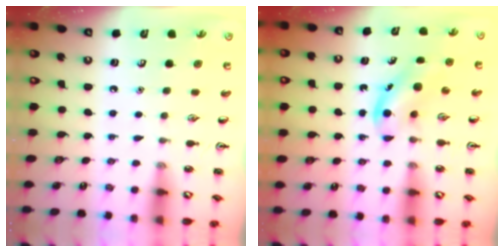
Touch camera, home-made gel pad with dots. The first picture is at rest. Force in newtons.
{"total": 4.5, "press": 4.4, "slide": 1.1}